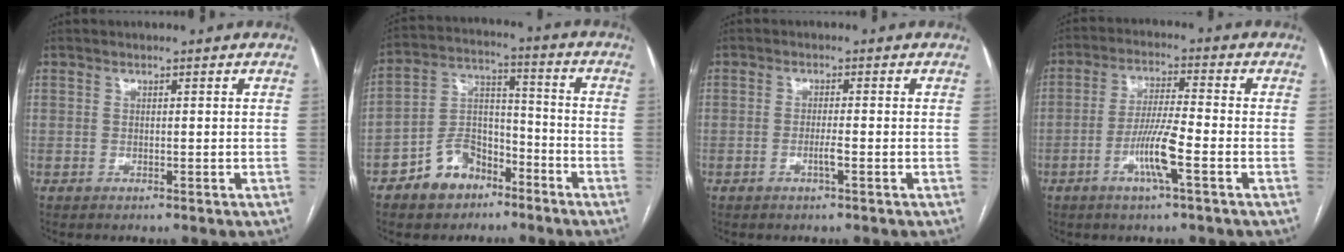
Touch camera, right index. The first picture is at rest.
{"total": 9.6, "force": [-6.0, 6.1, 4.3], "torque": [-0.087, 0.025, -0.103]}
{"total": 2.1, "force": [-0.8, -0.1, 1.9], "torque": [-0.037, -0.001, -0.015]}
{"total": 7.7, "force": [-3.0, 0.1, 7.1], "torque": [-0.136, -0.004, -0.058]}